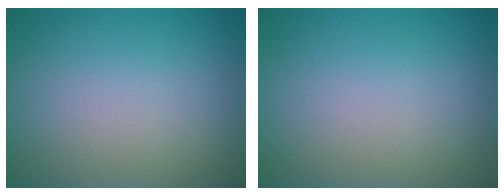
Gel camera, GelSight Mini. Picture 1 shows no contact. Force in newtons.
{"total": 0.0}